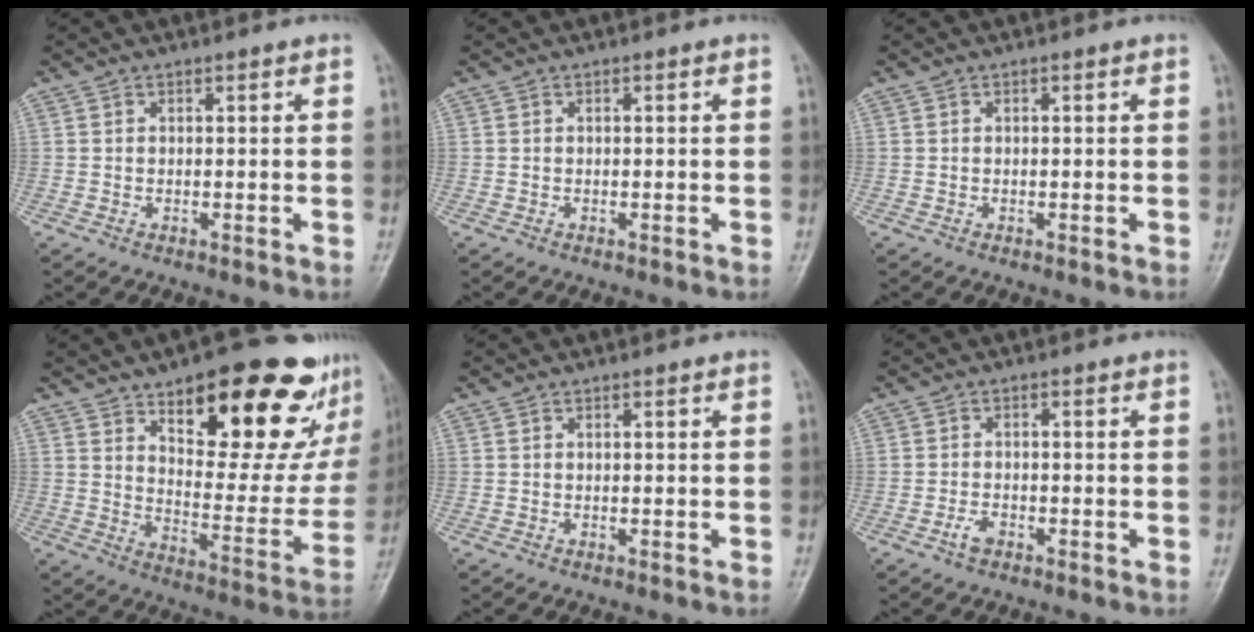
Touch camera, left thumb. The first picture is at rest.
{"total": 0.0}
{"total": 0.0}
{"total": 25.4, "force": [14.9, 9.9, 18.0], "torque": [-0.192, -0.065, 0.216]}
{"total": 0.0}
{"total": 2.4, "force": [-1.5, 1.2, 1.4], "torque": [-0.028, 0.011, -0.028]}